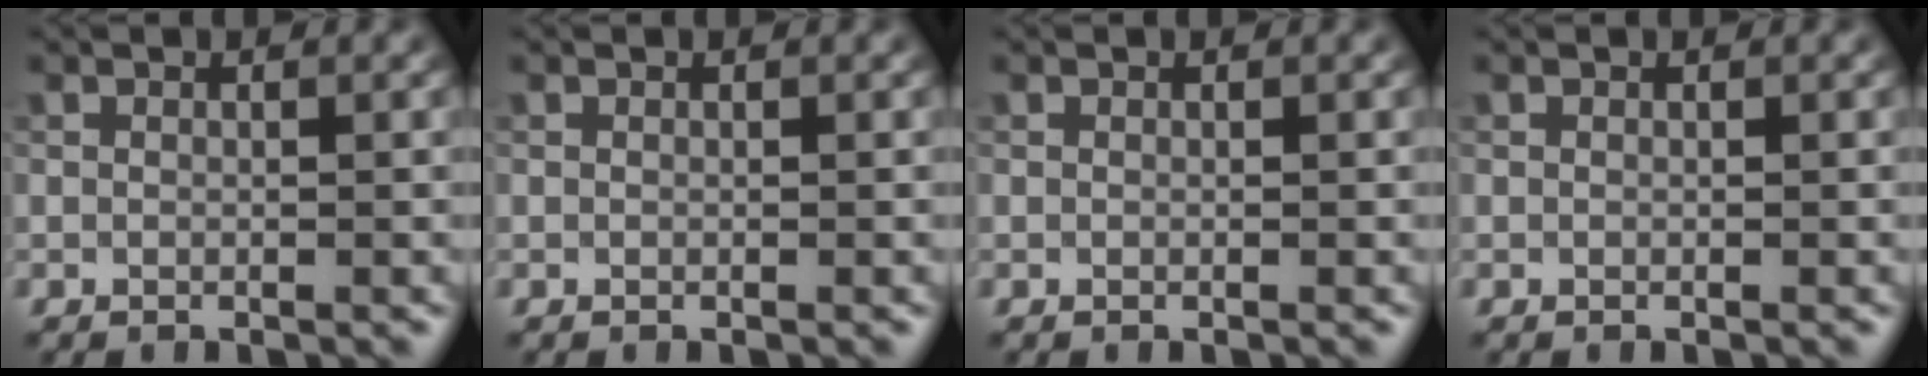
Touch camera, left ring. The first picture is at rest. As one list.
[{"total": 0.0}, {"total": 0.0}, {"total": 0.0}]